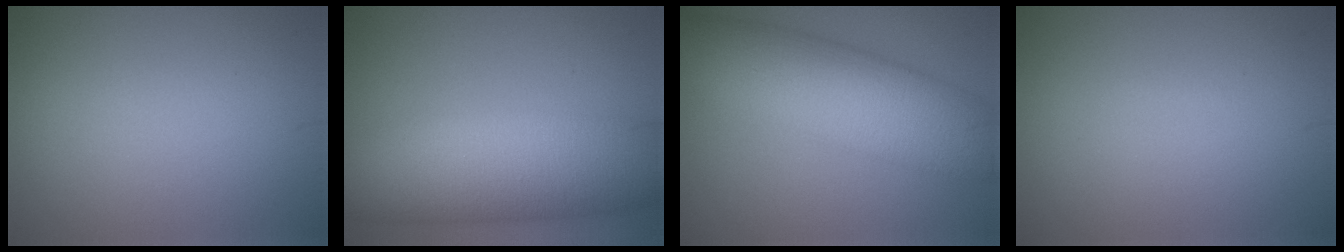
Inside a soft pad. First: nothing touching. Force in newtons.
{"total": 12.0, "press": 11.9, "slide": 0.9}
{"total": 9.6, "press": 9.6, "slide": 0.0}
{"total": 0.0}